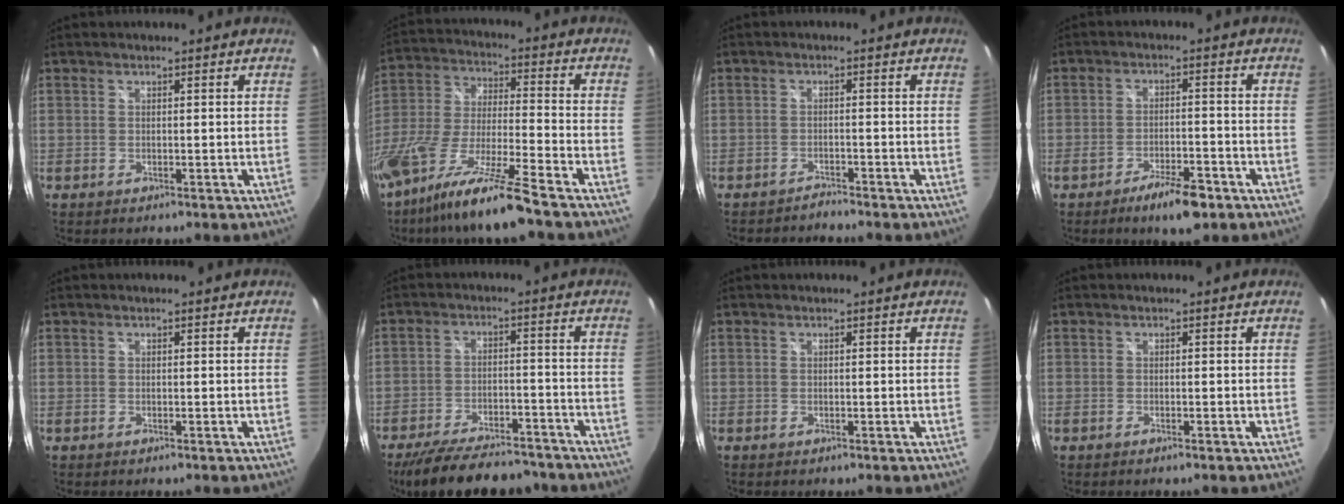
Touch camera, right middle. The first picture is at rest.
{"total": 18.8, "force": [-13.8, 0.7, 12.9], "torque": [-0.258, -0.045, -0.256]}
{"total": 1.8, "force": [-1.8, 0.0, 0.1], "torque": [-0.010, -0.001, -0.032]}
{"total": 7.6, "force": [-5.2, 2.2, 5.1], "torque": [-0.102, -0.008, -0.081]}
{"total": 0.0}
{"total": 19.2, "force": [-16.1, 6.0, 8.6], "torque": [-0.169, -0.011, -0.226]}
{"total": 0.0}
{"total": 0.7, "force": [-0.6, 0.1, 0.4], "torque": [-0.006, -0.002, -0.011]}